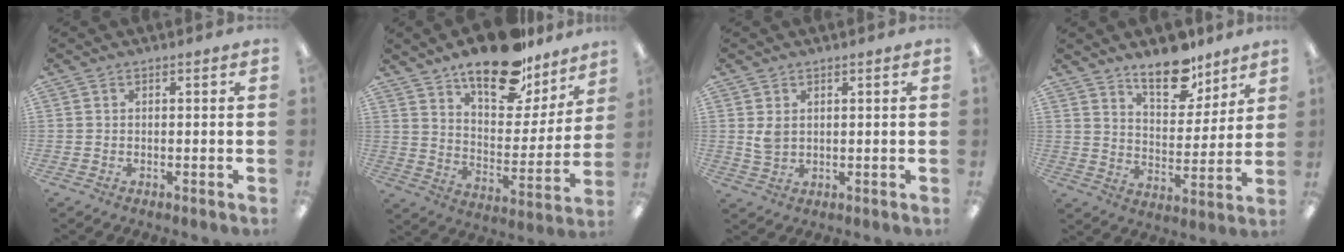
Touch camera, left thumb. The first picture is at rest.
{"total": 19.4, "force": [15.0, 7.7, 9.5], "torque": [-0.145, -0.100, 0.257]}
{"total": 3.4, "force": [1.4, 2.1, 2.2], "torque": [-0.040, -0.001, 0.023]}
{"total": 12.8, "force": [10.2, 5.4, 5.6], "torque": [-0.069, -0.066, 0.181]}